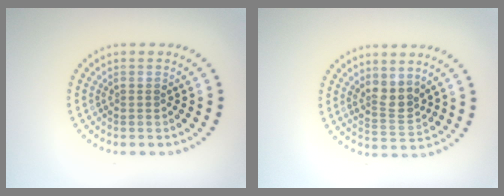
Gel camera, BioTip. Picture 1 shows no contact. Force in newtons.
{"total": 2.5, "press": 2.1, "slide": 1.3}